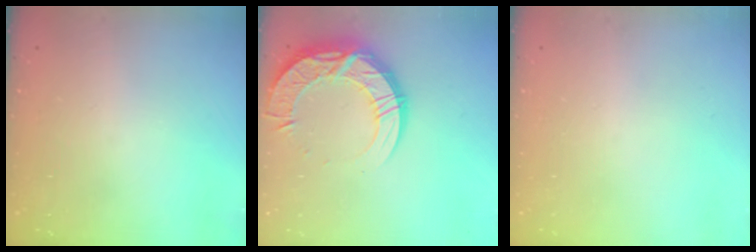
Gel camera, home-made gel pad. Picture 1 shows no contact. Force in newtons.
{"total": 17.4, "press": 17.4, "slide": 1.3}
{"total": 0.0}